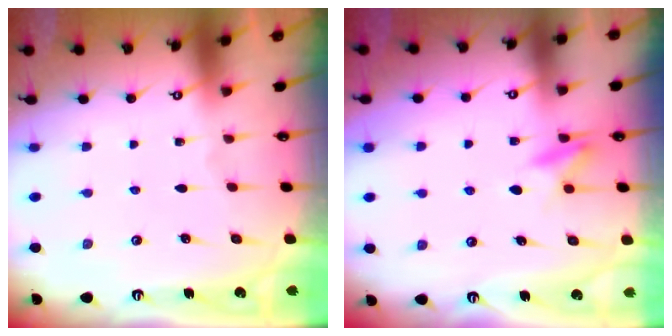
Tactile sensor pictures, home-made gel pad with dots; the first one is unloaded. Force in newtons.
{"total": 8.4, "press": 8.2, "slide": 1.4}